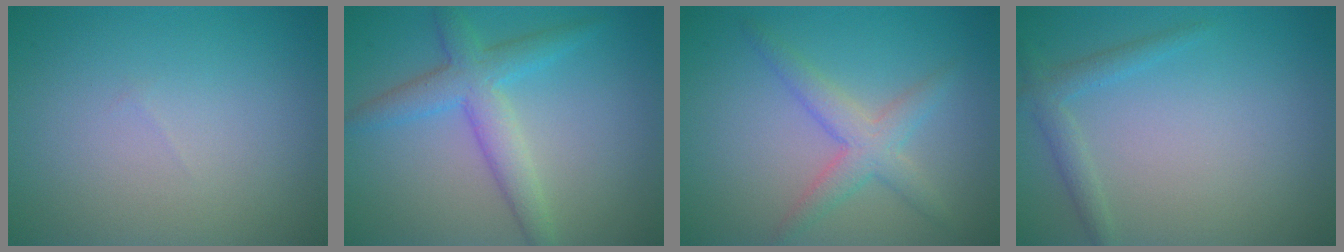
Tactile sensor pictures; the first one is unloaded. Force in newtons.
{"total": 4.1, "press": 4.1, "slide": 0.2}
{"total": 3.2, "press": 3.2, "slide": 0.1}
{"total": 1.8, "press": 1.7, "slide": 0.1}